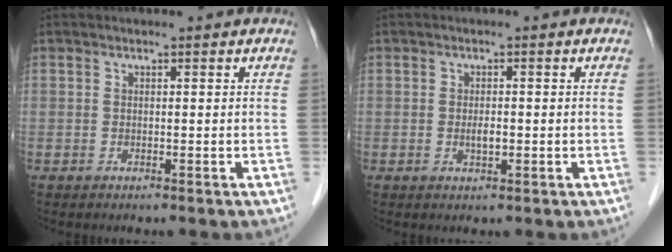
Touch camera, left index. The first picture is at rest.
{"total": 1.8, "force": [-0.5, 0.6, 1.6], "torque": [-0.032, -0.005, -0.008]}